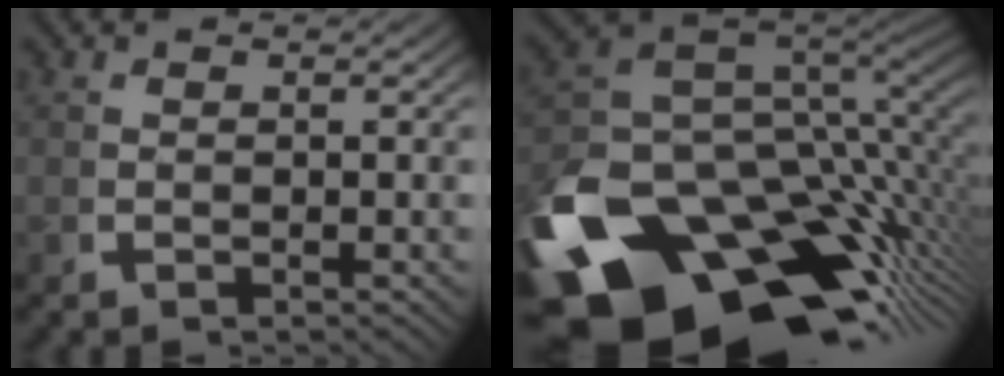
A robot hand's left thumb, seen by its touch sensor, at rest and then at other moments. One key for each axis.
{"total": 26.3, "fx": -8.2, "fy": 16.0, "fz": 19.3, "tx": -0.352, "ty": -0.071, "tz": -0.095}